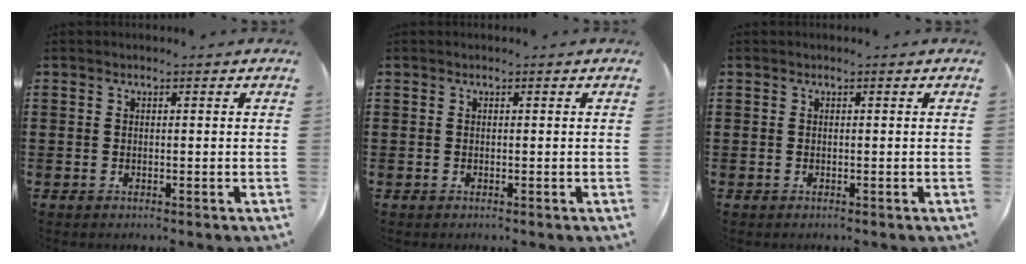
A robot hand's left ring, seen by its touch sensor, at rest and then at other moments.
{"total": 0.0}
{"total": 0.0}